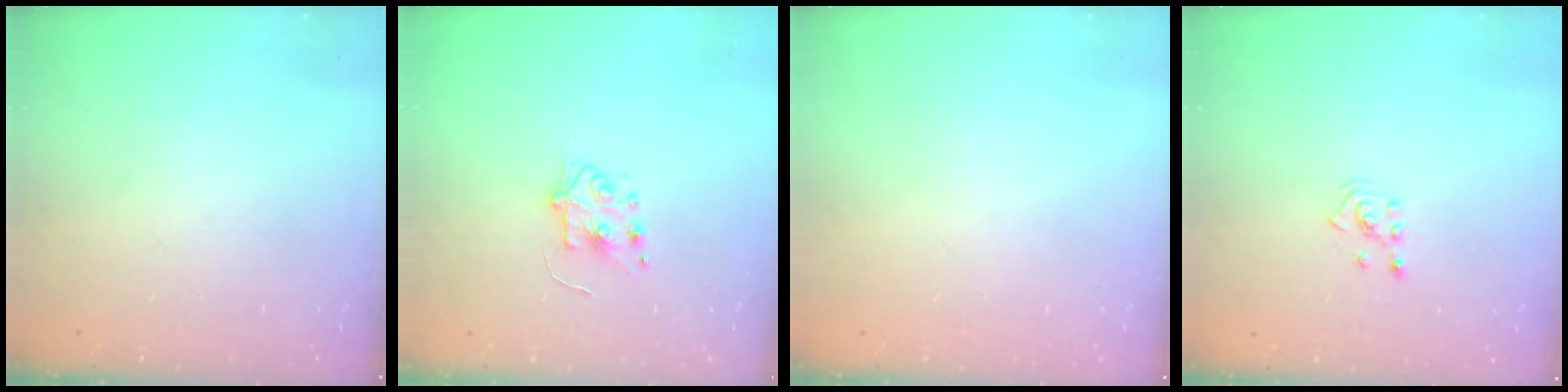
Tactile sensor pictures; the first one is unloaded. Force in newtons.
{"total": 5.8, "press": 5.8, "slide": 0.6}
{"total": 0.0}
{"total": 2.3, "press": 2.2, "slide": 0.8}